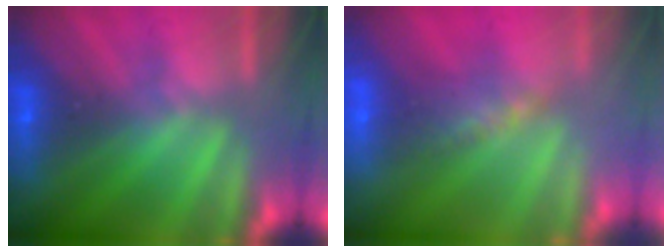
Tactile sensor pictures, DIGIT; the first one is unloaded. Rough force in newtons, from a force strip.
{"total": 8.5}